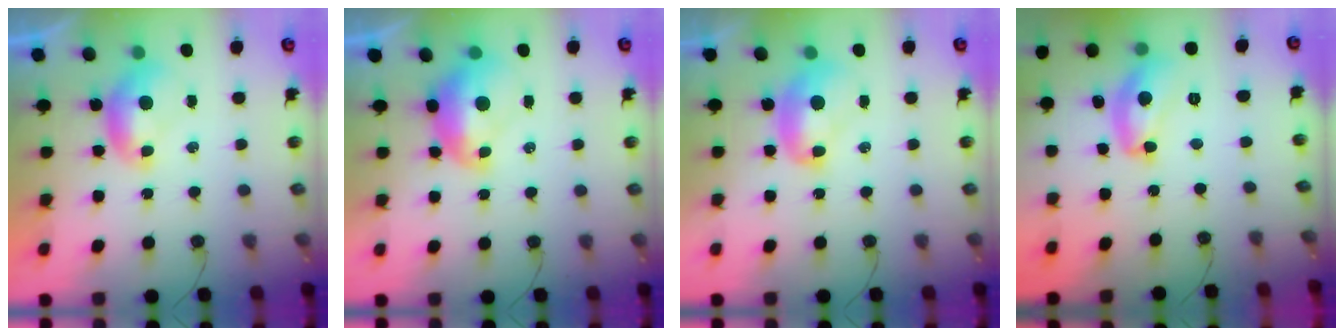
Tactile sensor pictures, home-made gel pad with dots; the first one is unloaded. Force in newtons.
{"total": 2.8, "press": 2.7, "slide": 0.7}
{"total": 2.5, "press": 2.5, "slide": 0.3}
{"total": 10.4, "press": 10.4, "slide": 0.7}